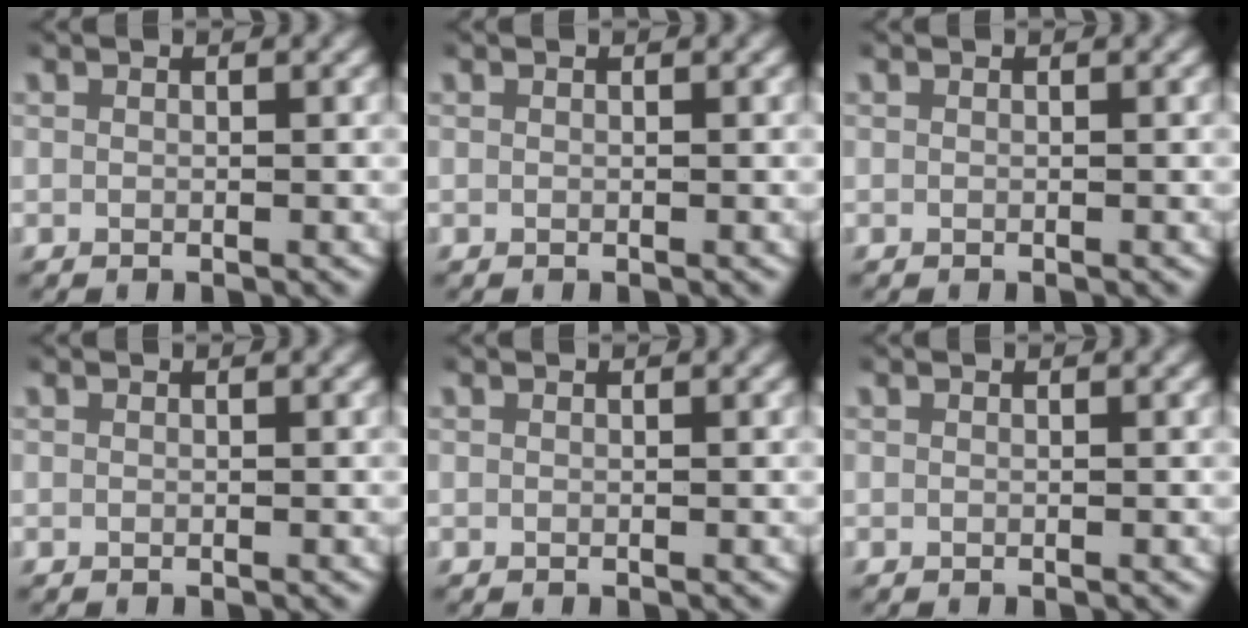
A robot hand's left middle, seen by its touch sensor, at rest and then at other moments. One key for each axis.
{"total": 0.0}
{"total": 0.0}
{"total": 0.0}
{"total": 0.0}
{"total": 0.0}